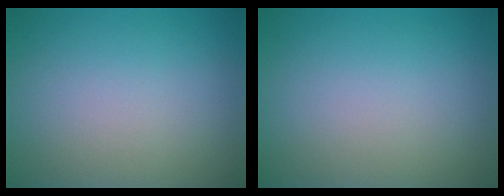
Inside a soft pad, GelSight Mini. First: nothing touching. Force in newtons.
{"total": 0.0}